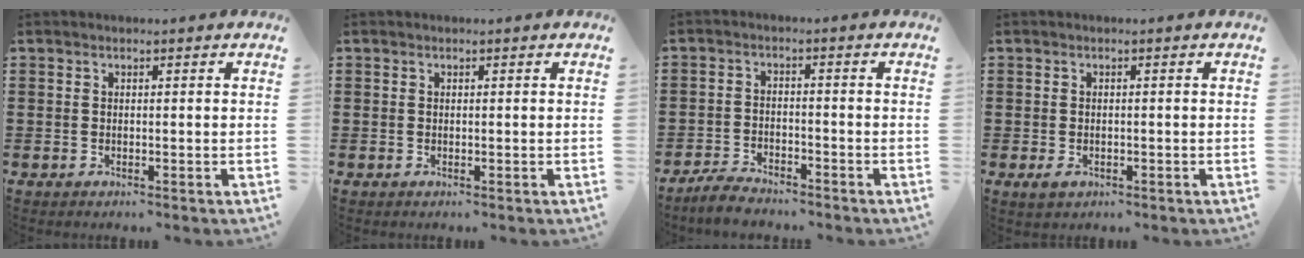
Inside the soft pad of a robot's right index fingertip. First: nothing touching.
{"total": 0.0}
{"total": 3.2, "force": [-3.2, 0.3, 0.5], "torque": [-0.021, 0.002, -0.067]}
{"total": 1.1, "force": [-0.6, 0.6, 0.7], "torque": [-0.015, -0.003, -0.011]}